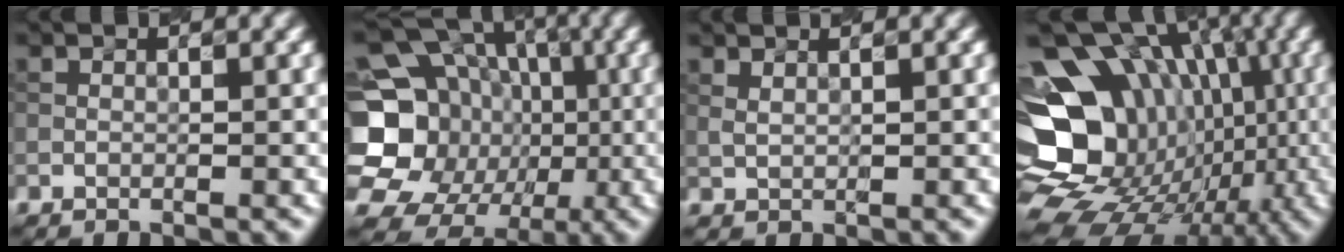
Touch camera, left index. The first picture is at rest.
{"total": 19.3, "force": [-2.4, 17.9, 7.0], "torque": [-0.179, 0.000, -0.066]}
{"total": 1.1, "force": [0.9, 0.2, 0.5], "torque": [-0.016, -0.002, 0.020]}
{"total": 18.4, "force": [-2.2, 15.2, 10.1], "torque": [-0.150, 0.018, -0.042]}